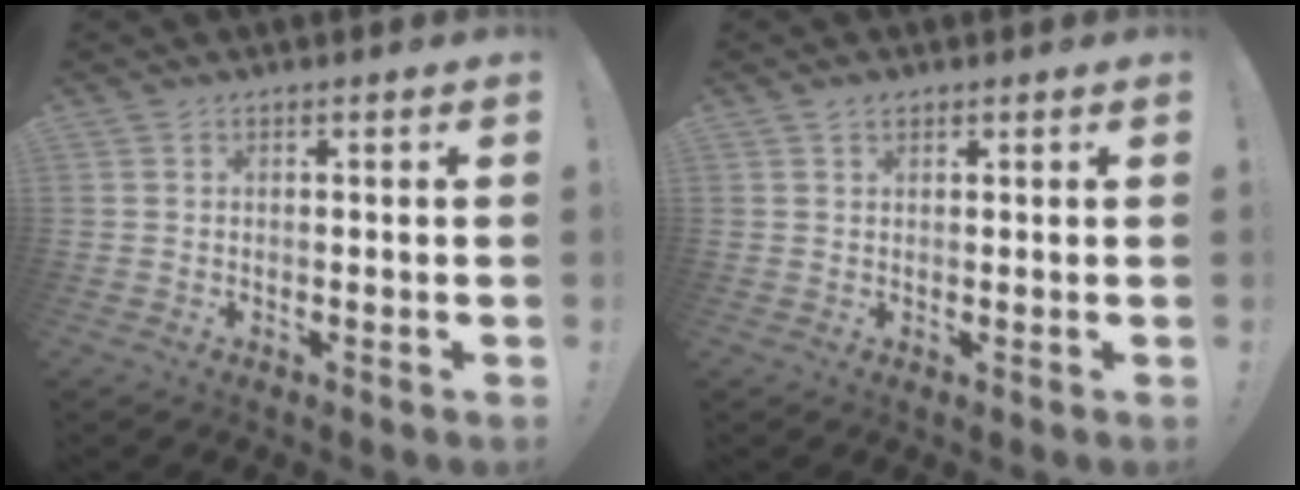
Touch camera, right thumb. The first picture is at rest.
{"total": 1.3, "force": [0.9, 0.8, 0.5], "torque": [-0.009, 0.001, 0.017]}